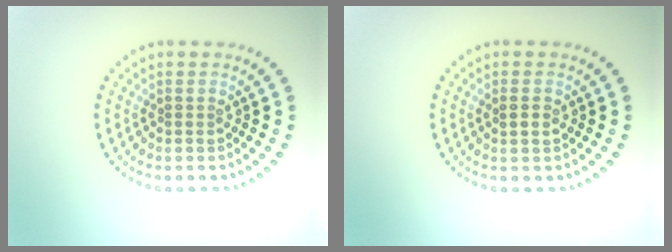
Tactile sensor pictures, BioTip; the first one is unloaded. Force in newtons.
{"total": 1.0, "press": 1.0, "slide": 0.2}